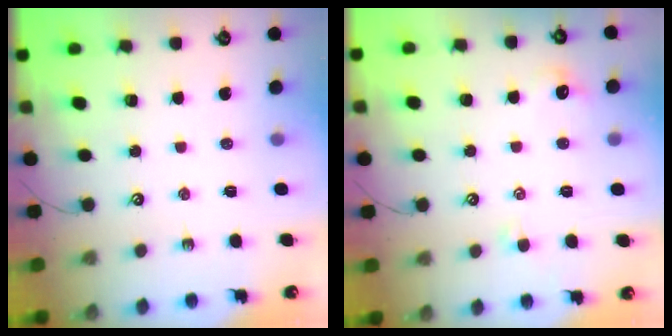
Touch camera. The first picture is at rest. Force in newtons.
{"total": 1.2, "press": 1.0, "slide": 0.6}